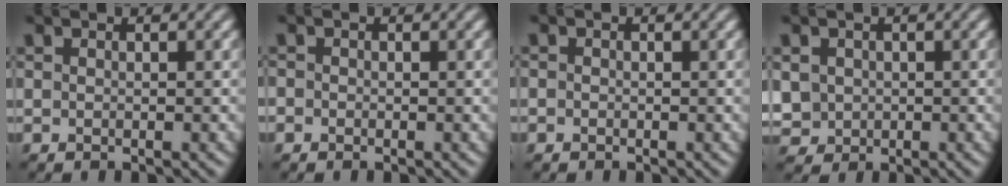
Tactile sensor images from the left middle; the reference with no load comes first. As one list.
[{"total": 1.0, "force": [-0.1, 0.9, 0.2], "torque": [0.003, 0.003, -0.018]}, {"total": 0.9, "force": [-0.1, 0.9, 0.2], "torque": [0.001, 0.002, -0.014]}, {"total": 4.1, "force": [0.5, 3.8, 1.6], "torque": [-0.054, 0.015, 0.008]}]